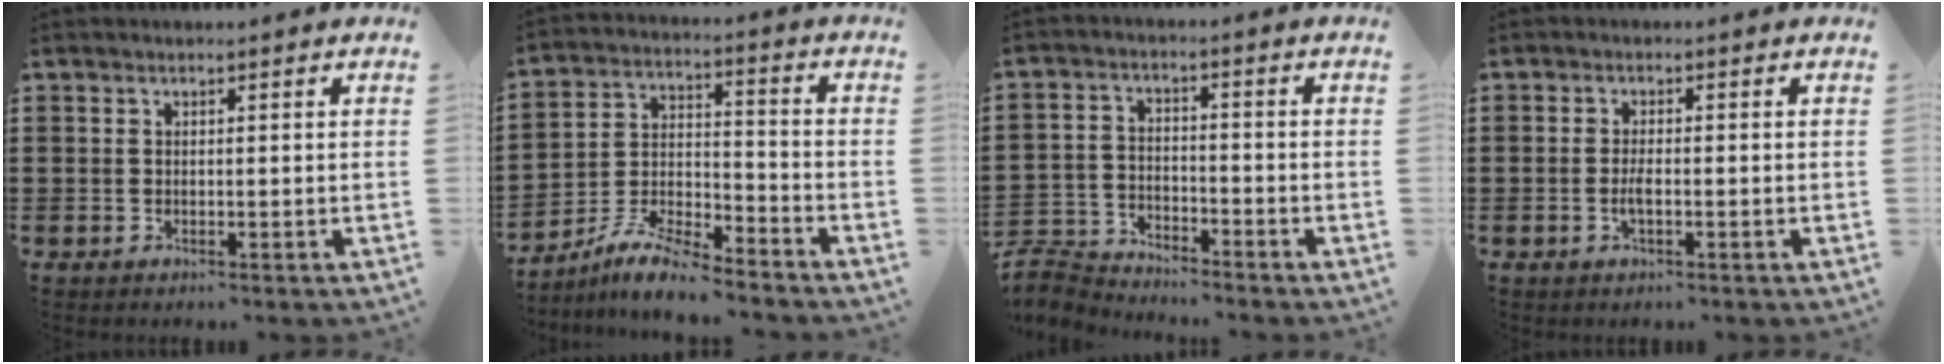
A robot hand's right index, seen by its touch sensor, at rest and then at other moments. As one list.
[{"total": 7.6, "force": [-7.0, 1.0, 2.8], "torque": [-0.069, 0.001, -0.139]}, {"total": 5.0, "force": [-4.9, 0.9, 0.2], "torque": [-0.028, -0.003, -0.106]}, {"total": 2.1, "force": [-0.6, 0.5, 1.9], "torque": [-0.043, -0.001, -0.013]}]